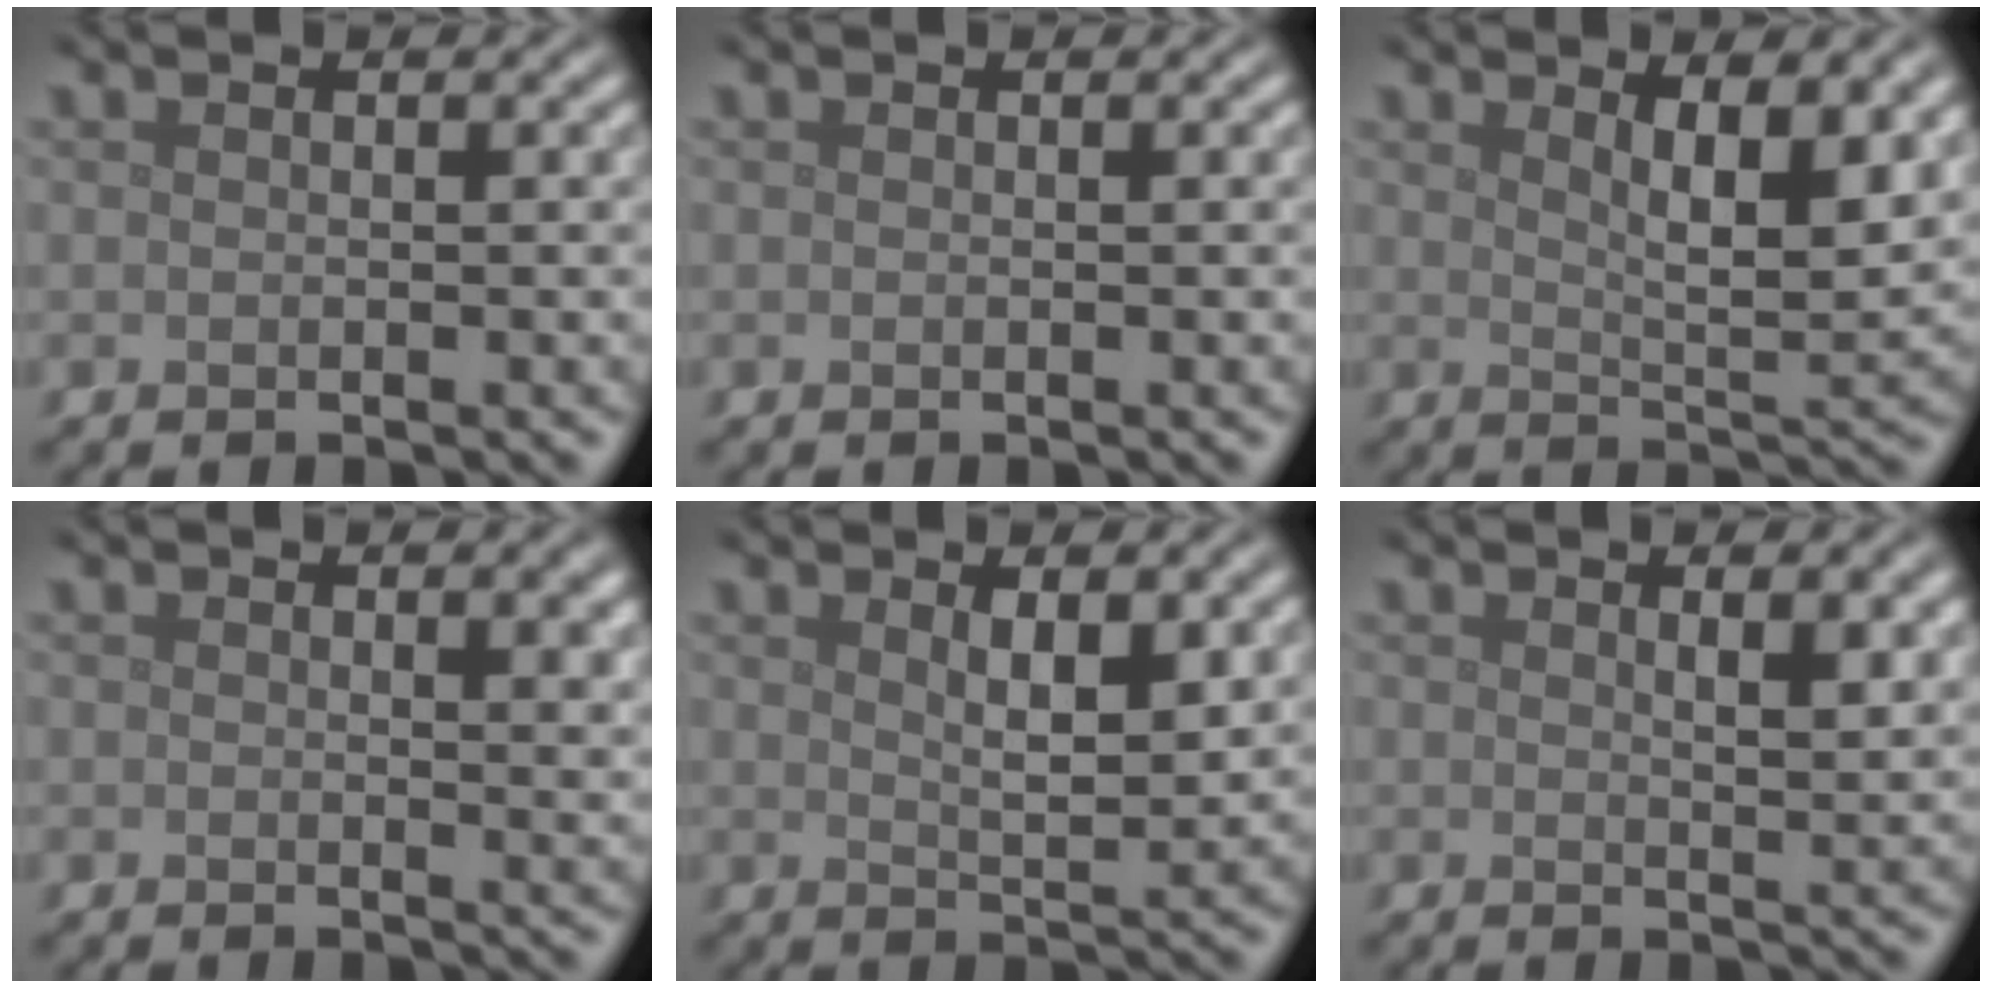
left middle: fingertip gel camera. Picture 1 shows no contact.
{"total": 0.0}
{"total": 5.5, "force": [2.4, 1.6, 4.7], "torque": [-0.070, -0.009, 0.042]}
{"total": 2.2, "force": [1.0, 0.7, 1.8], "torque": [-0.017, -0.003, 0.017]}
{"total": 3.0, "force": [1.4, 0.8, 2.5], "torque": [-0.041, -0.006, 0.027]}
{"total": 2.4, "force": [1.3, 0.7, 2.0], "torque": [-0.023, -0.001, 0.021]}